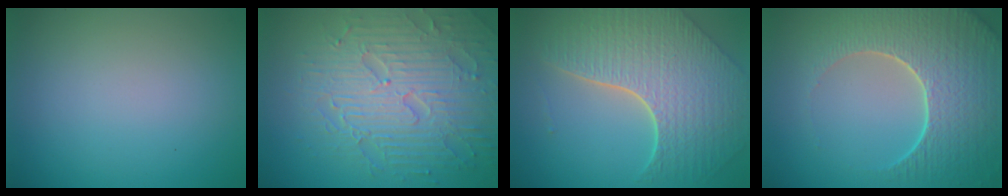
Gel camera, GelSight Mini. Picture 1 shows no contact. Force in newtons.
{"total": 8.2, "press": 6.1, "slide": 5.5}
{"total": 8.6, "press": 6.4, "slide": 5.8}
{"total": 7.6, "press": 5.9, "slide": 4.8}